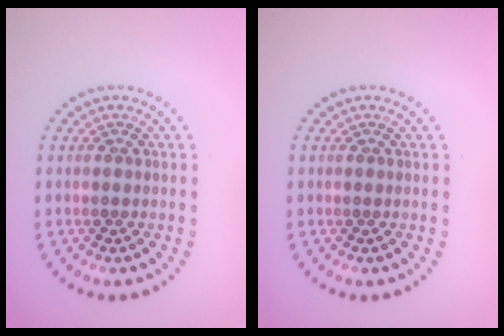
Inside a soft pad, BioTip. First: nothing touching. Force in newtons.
{"total": 0.0}